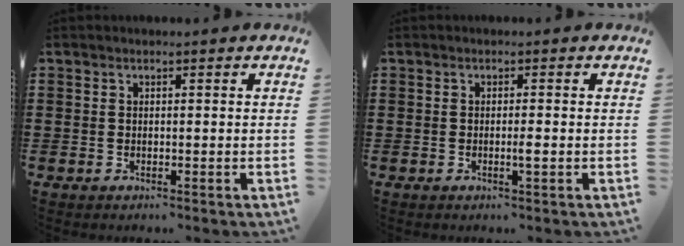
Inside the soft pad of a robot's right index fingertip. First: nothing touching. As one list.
[{"total": 2.4, "force": [-0.7, 0.0, 2.4], "torque": [-0.038, -0.005, -0.013]}]